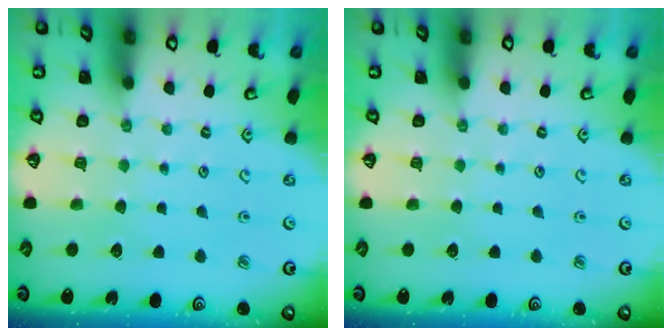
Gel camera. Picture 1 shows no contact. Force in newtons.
{"total": 0.0}